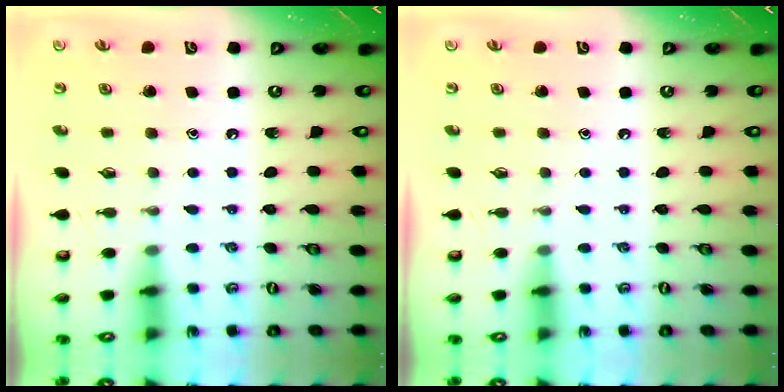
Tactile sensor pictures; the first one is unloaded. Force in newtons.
{"total": 0.0}